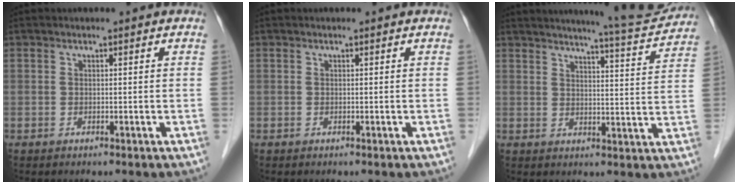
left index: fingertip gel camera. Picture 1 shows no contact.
{"total": 0.0}
{"total": 10.7, "force": [10.2, -0.3, 3.3], "torque": [-0.049, -0.018, 0.124]}